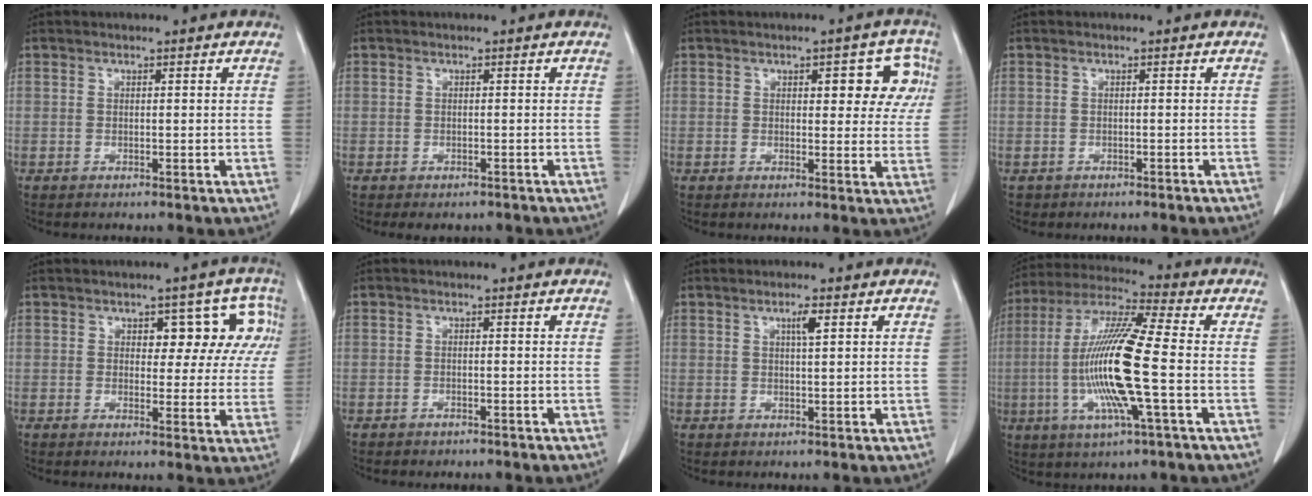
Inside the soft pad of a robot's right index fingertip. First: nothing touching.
{"total": 2.8, "force": [-2.2, 1.7, 0.5], "torque": [-0.002, 0.002, -0.028]}
{"total": 7.3, "force": [2.4, 3.3, 6.1], "torque": [-0.051, 0.019, 0.024]}
{"total": 1.9, "force": [-1.6, 1.0, 0.3], "torque": [-0.012, 0.001, -0.018]}
{"total": 8.1, "force": [2.7, 4.5, 6.2], "torque": [-0.046, 0.029, 0.028]}
{"total": 1.9, "force": [-1.6, 0.8, 0.6], "torque": [-0.016, 0.000, -0.015]}
{"total": 2.1, "force": [0.9, 0.1, 1.9], "torque": [-0.034, -0.001, 0.015]}
{"total": 16.0, "force": [-2.5, 0.6, 15.8], "torque": [-0.324, -0.006, -0.056]}